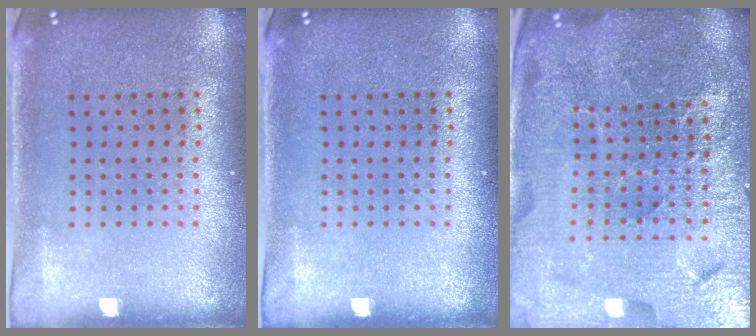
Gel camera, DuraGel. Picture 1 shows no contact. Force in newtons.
{"total": 0.0}
{"total": 5.7, "press": 5.1, "slide": 2.5}